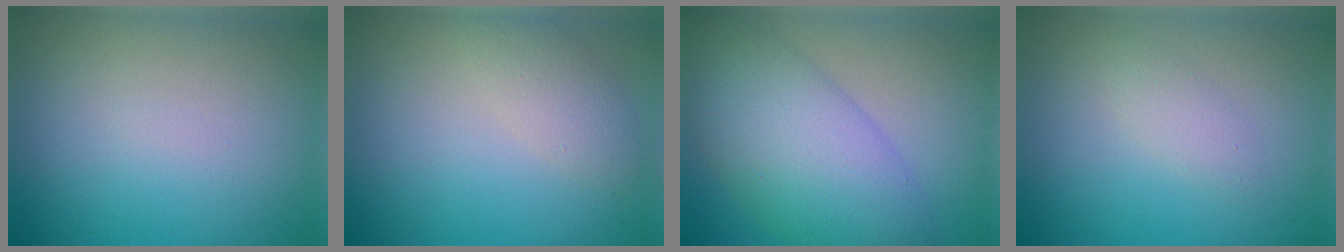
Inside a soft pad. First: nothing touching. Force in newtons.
{"total": 2.4, "press": 2.4, "slide": 0.2}
{"total": 9.4, "press": 9.4, "slide": 0.2}
{"total": 1.4, "press": 1.4, "slide": 0.1}